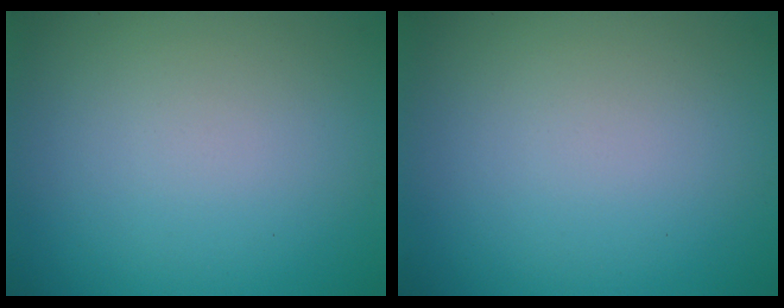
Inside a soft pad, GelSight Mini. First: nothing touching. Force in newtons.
{"total": 0.0}